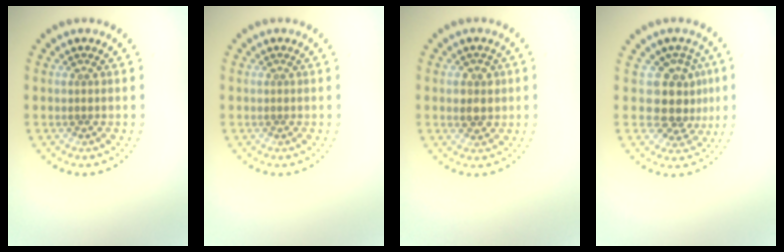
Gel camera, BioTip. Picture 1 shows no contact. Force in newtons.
{"total": 0.0}
{"total": 2.1, "press": 2.0, "slide": 0.4}
{"total": 3.9, "press": 3.1, "slide": 2.4}